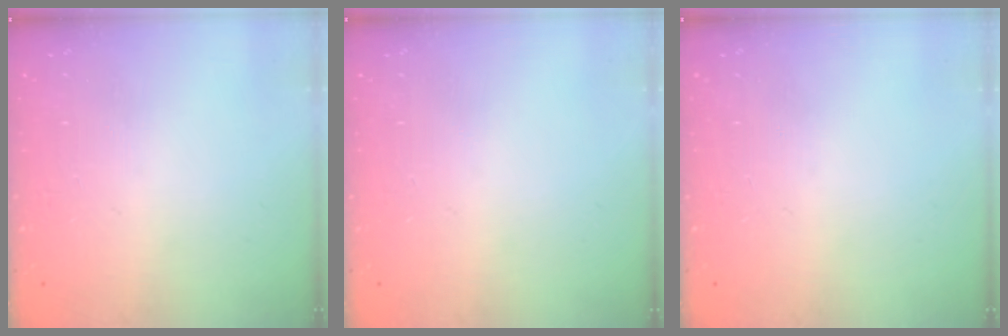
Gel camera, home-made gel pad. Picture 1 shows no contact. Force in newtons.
{"total": 0.0}
{"total": 0.0}